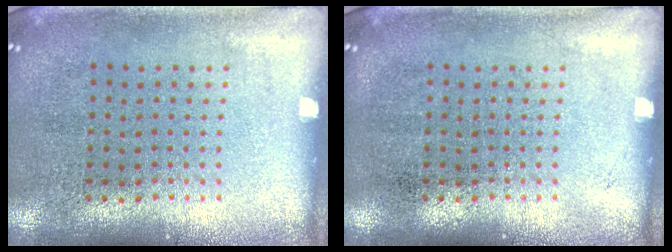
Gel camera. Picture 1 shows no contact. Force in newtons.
{"total": 0.0}